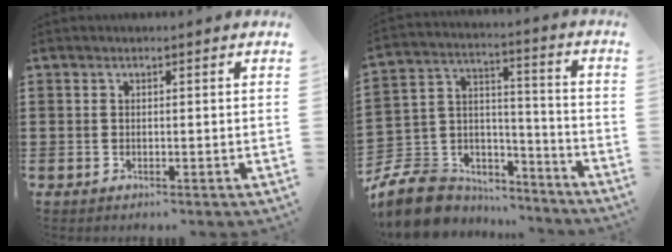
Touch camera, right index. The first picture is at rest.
{"total": 8.7, "force": [-7.0, 4.9, 1.6], "torque": [-0.062, 0.012, -0.136]}